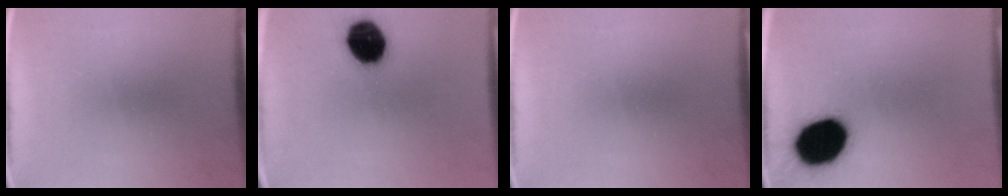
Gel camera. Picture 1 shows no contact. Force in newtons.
{"total": 13.1}
{"total": 0.0}
{"total": 17.7}